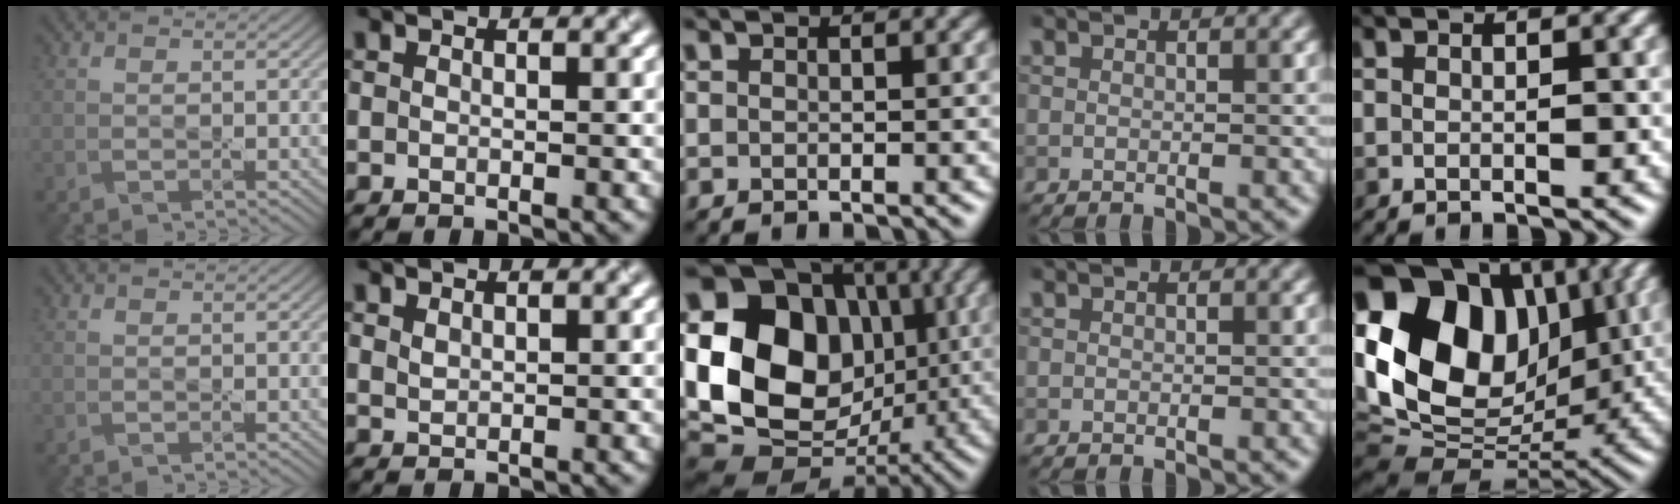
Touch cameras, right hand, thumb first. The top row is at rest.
{"index": {"total": 0.7, "force": [0.6, 0.3, 0.3], "torque": [-0.010, 0.000, 0.015]}, "middle": {"total": 18.9, "force": [1.4, 15.3, 11.1], "torque": [-0.227, 0.001, 0.021]}, "little": {"total": 17.3, "force": [3.9, 12.4, 11.5], "torque": [-0.226, 0.021, 0.065]}}